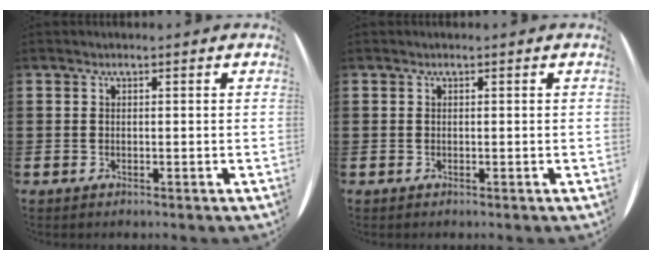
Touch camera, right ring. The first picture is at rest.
{"total": 0.0}